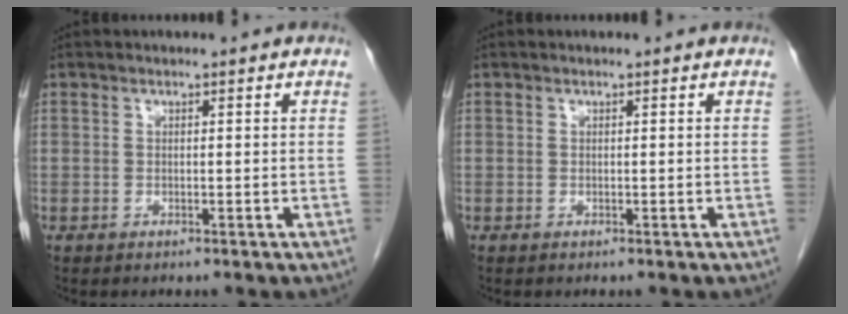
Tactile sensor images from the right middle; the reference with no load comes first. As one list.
[{"total": 0.0}]